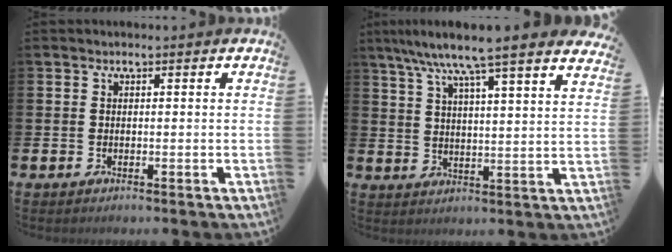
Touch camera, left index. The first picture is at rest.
{"total": 8.2, "force": [7.2, 0.1, 3.9], "torque": [-0.086, -0.047, 0.118]}